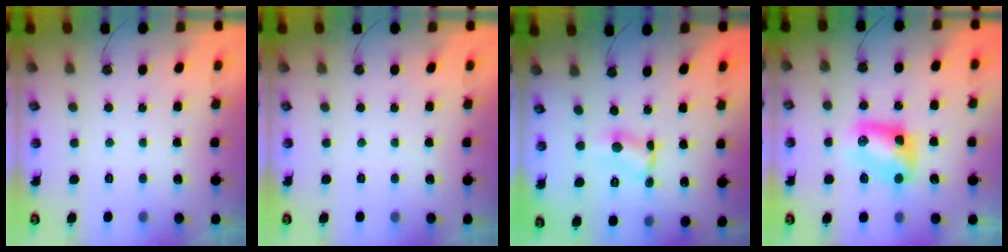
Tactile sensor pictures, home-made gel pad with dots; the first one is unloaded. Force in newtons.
{"total": 0.0}
{"total": 1.6, "press": 1.5, "slide": 0.1}
{"total": 8.7, "press": 8.7, "slide": 0.1}